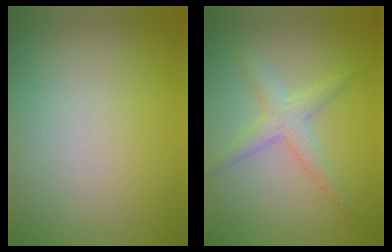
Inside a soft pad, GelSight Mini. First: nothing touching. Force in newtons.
{"total": 2.5, "press": 2.5, "slide": 0.1}